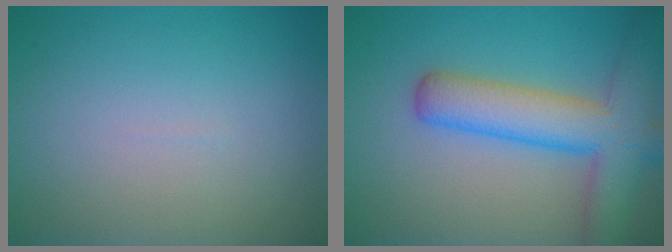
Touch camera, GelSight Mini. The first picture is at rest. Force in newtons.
{"total": 7.6, "press": 7.6, "slide": 0.4}